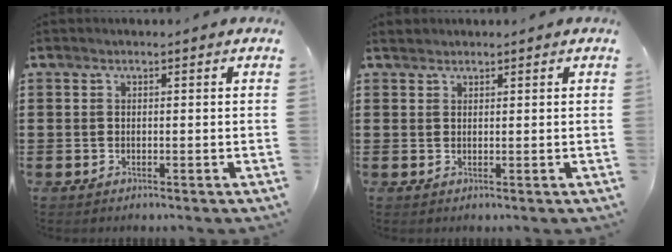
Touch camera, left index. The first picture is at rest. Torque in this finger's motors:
{"motor_torque": [0.14, -0.11, -0.01, 0.01]}